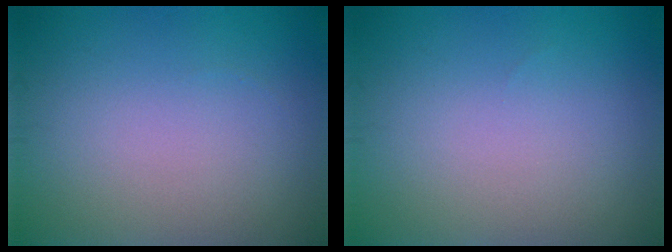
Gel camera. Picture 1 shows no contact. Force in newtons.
{"total": 0.0}